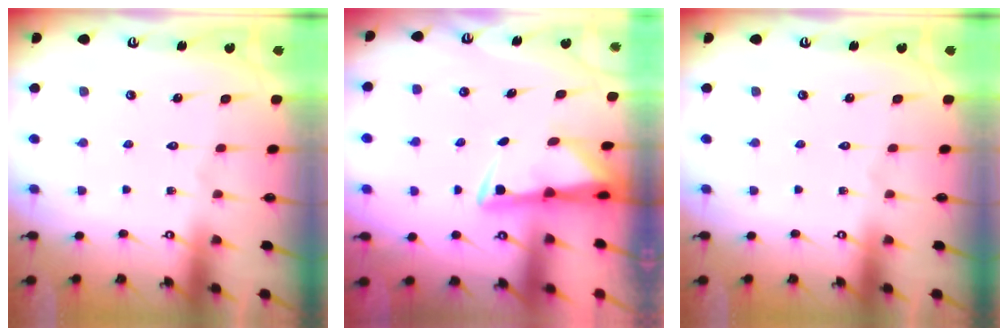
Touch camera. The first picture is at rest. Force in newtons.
{"total": 3.0, "press": 2.9, "slide": 0.6}
{"total": 0.0}